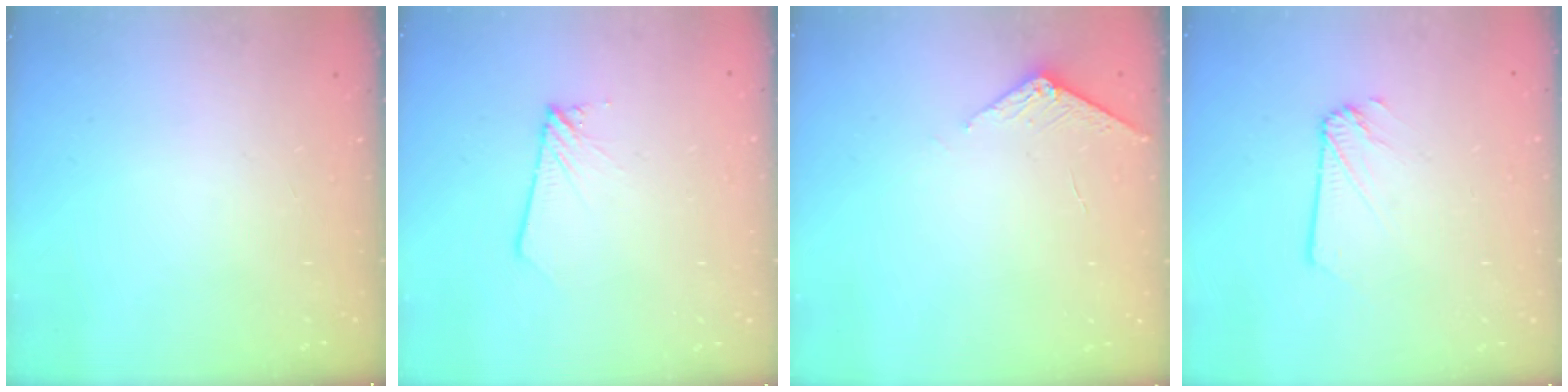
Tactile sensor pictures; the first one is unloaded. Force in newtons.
{"total": 1.6, "press": 1.6, "slide": 0.1}
{"total": 2.7, "press": 2.7, "slide": 0.3}
{"total": 1.8, "press": 1.8, "slide": 0.2}